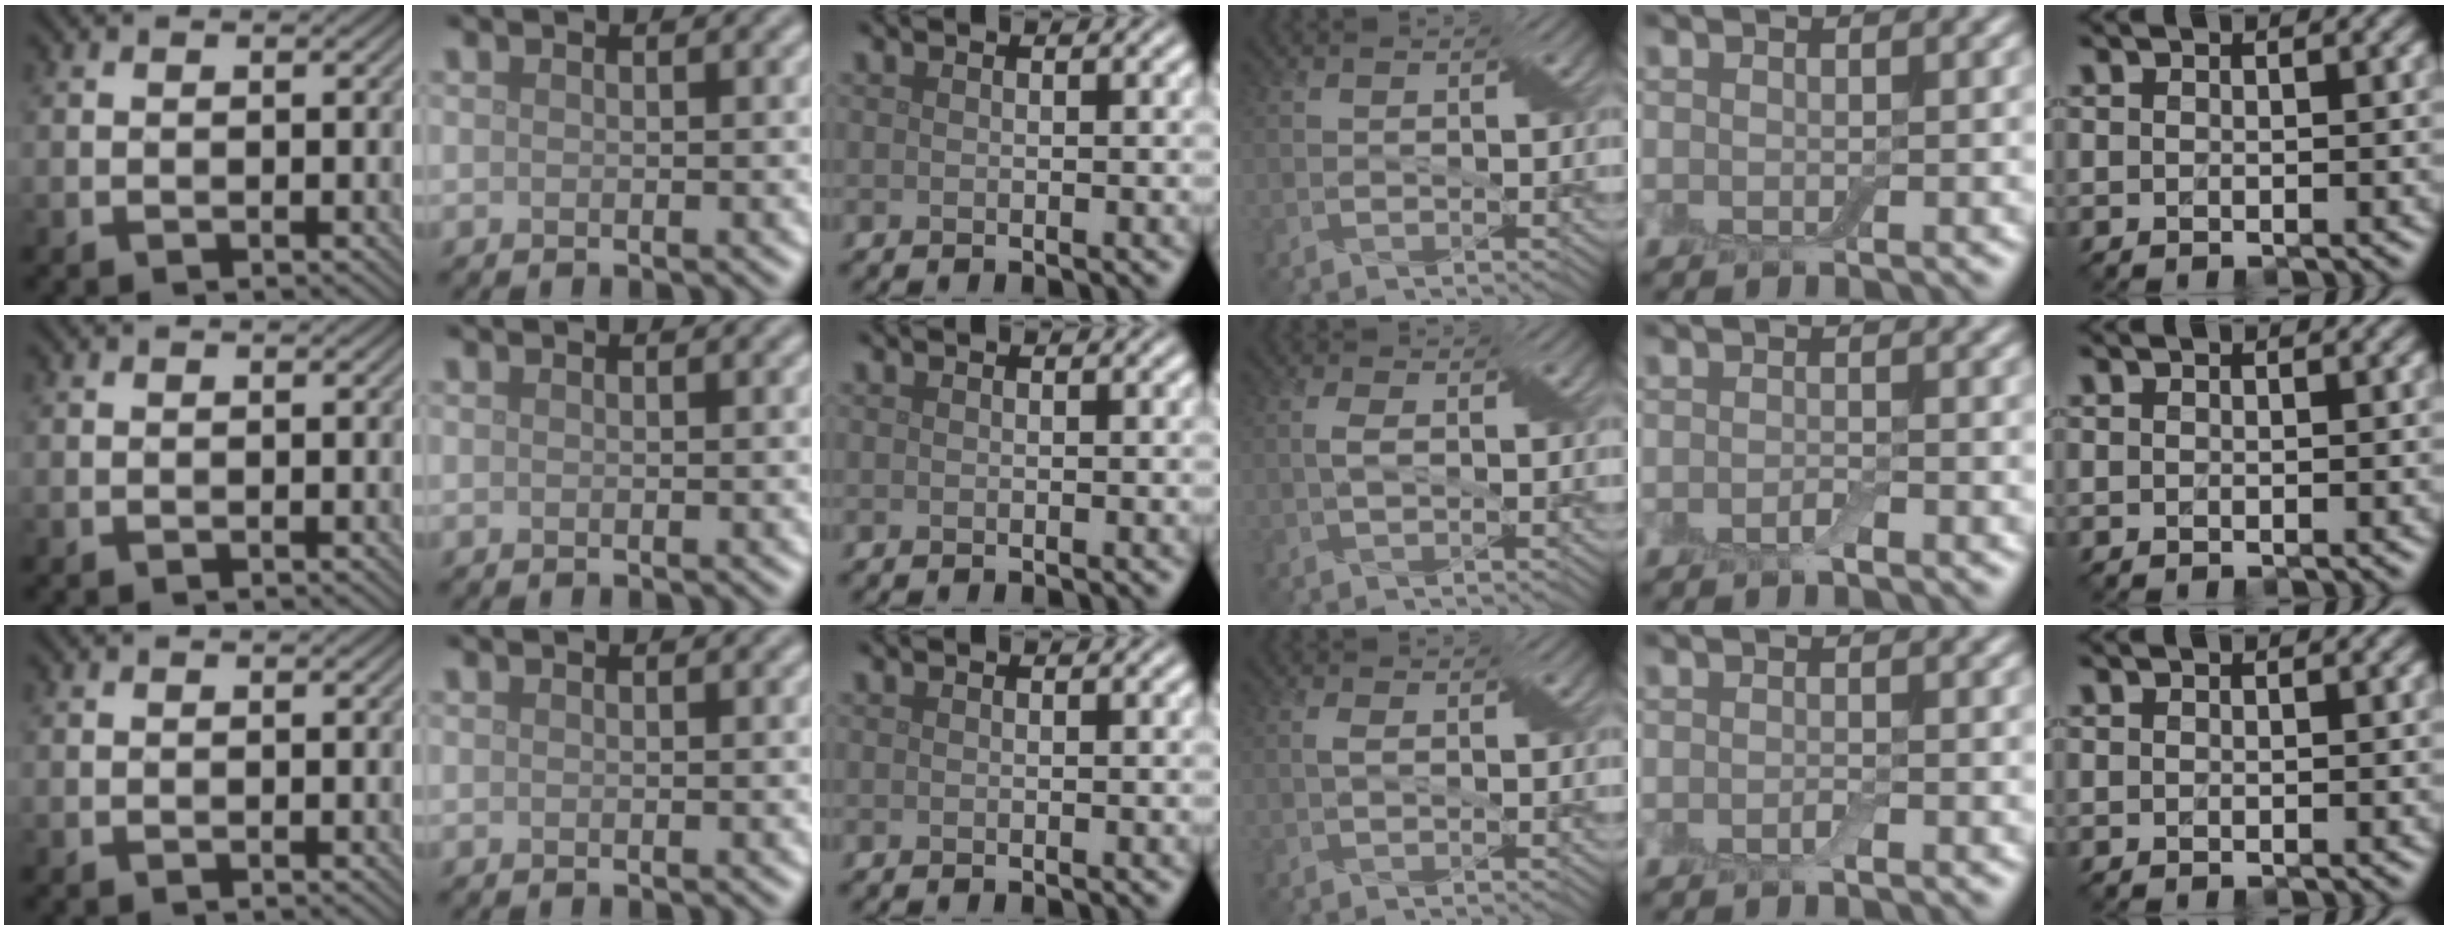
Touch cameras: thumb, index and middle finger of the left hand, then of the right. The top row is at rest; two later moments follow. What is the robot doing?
{"motion": "shake", "object": "box of matches"}